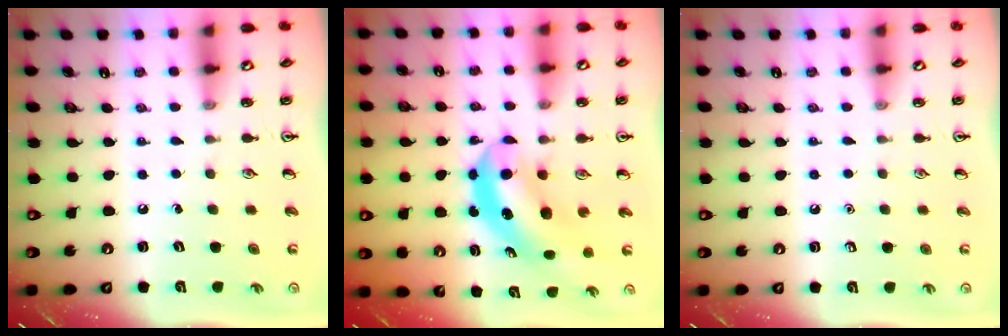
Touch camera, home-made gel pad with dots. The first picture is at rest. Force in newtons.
{"total": 5.6, "press": 5.4, "slide": 1.5}
{"total": 0.0}